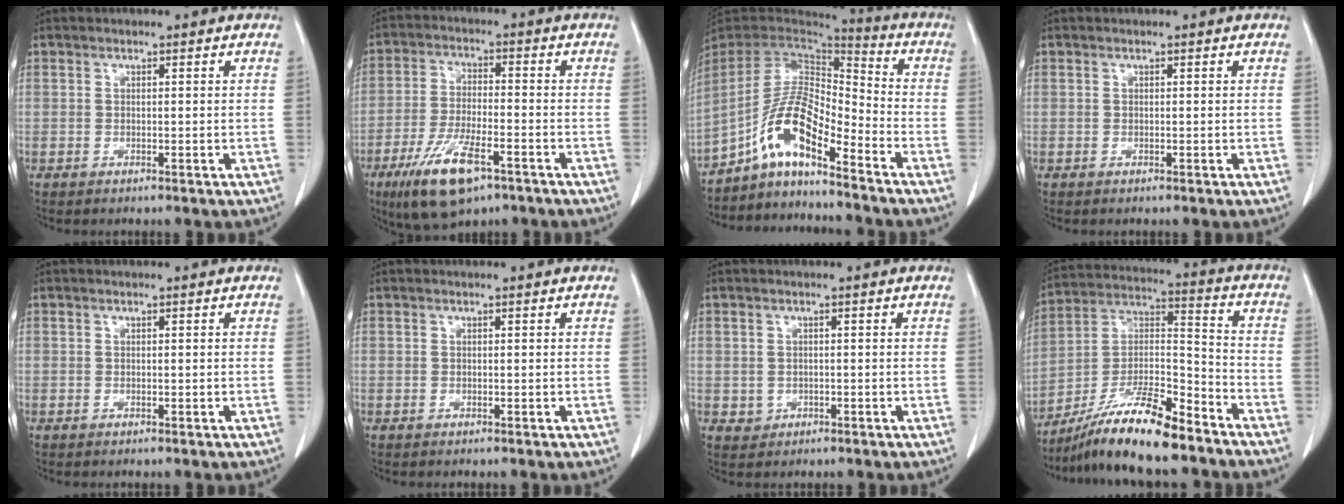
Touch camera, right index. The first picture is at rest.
{"total": 11.5, "force": [-6.7, 3.3, 8.7], "torque": [-0.174, -0.018, -0.112]}
{"total": 11.2, "force": [-7.1, 2.2, 8.4], "torque": [-0.169, 0.018, -0.131]}
{"total": 0.0}
{"total": 0.0}
{"total": 0.0}
{"total": 1.7, "force": [-0.4, 1.6, 0.2], "torque": [-0.001, 0.004, -0.001]}
{"total": 15.1, "force": [-11.9, 1.9, 9.1], "torque": [-0.168, 0.004, -0.209]}